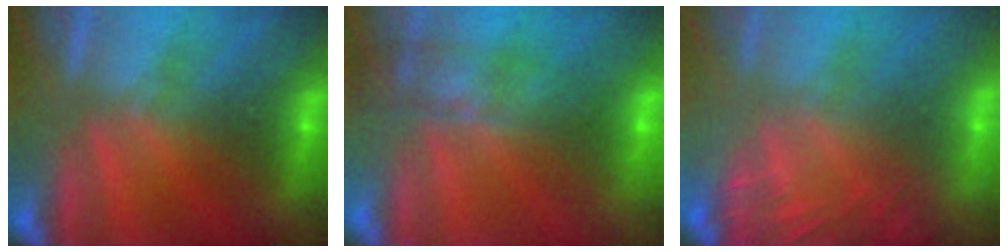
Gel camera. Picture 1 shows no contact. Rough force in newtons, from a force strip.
{"total": 10.1}
{"total": 8.5}